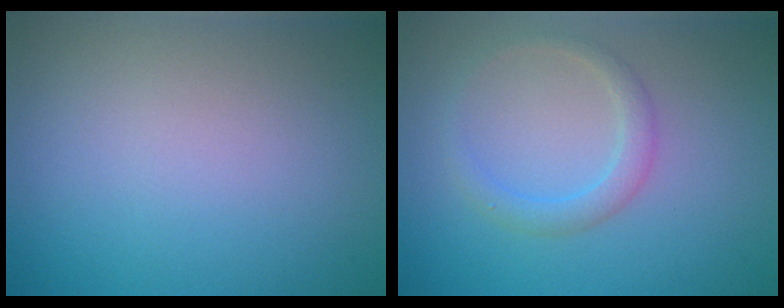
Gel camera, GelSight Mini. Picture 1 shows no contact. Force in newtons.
{"total": 2.0, "press": 2.0, "slide": 0.0}